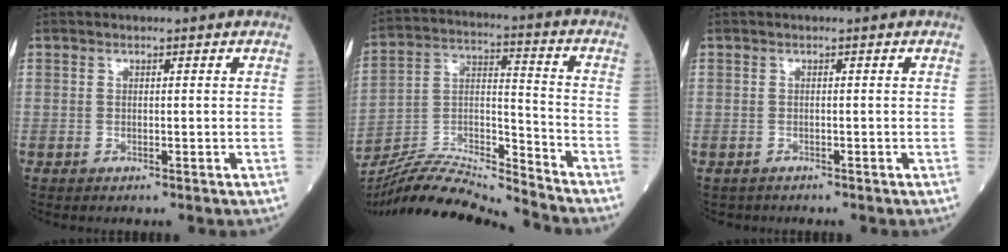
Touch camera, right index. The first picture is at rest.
{"total": 15.9, "force": [-15.3, -0.8, 4.2], "torque": [-0.074, 0.025, -0.281]}
{"total": 0.9, "force": [-0.7, 0.5, -0.1], "torque": [-0.009, 0.000, -0.013]}